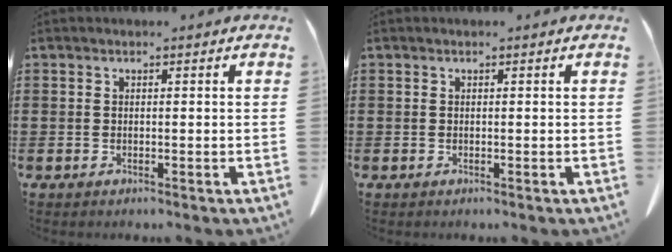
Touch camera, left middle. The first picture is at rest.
{"total": 0.0}